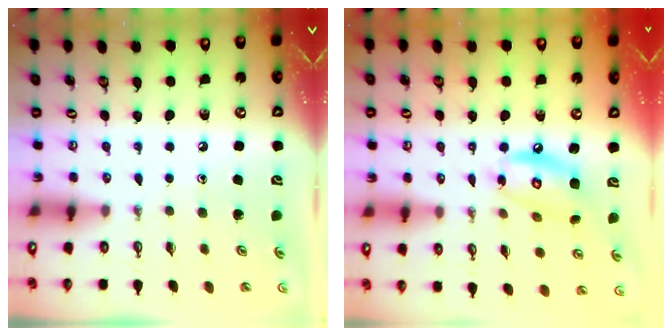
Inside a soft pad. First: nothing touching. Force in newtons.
{"total": 11.0, "press": 11.0, "slide": 1.0}